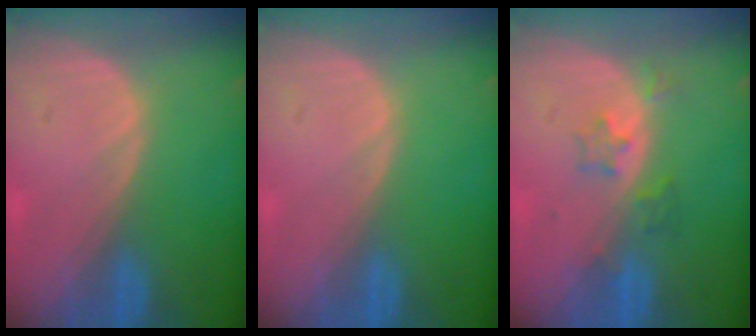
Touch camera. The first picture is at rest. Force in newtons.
{"total": 0.0}
{"total": 3.5, "press": 3.2, "slide": 1.3}